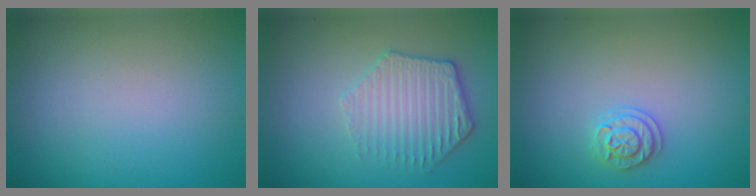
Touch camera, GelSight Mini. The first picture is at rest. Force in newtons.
{"total": 3.5, "press": 3.4, "slide": 0.4}
{"total": 1.8, "press": 1.8, "slide": 0.5}